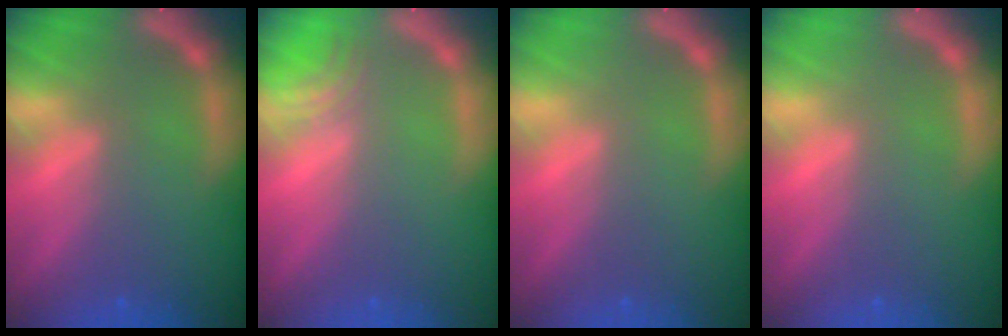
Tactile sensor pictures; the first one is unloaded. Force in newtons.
{"total": 2.0}
{"total": 0.0}
{"total": 0.0}